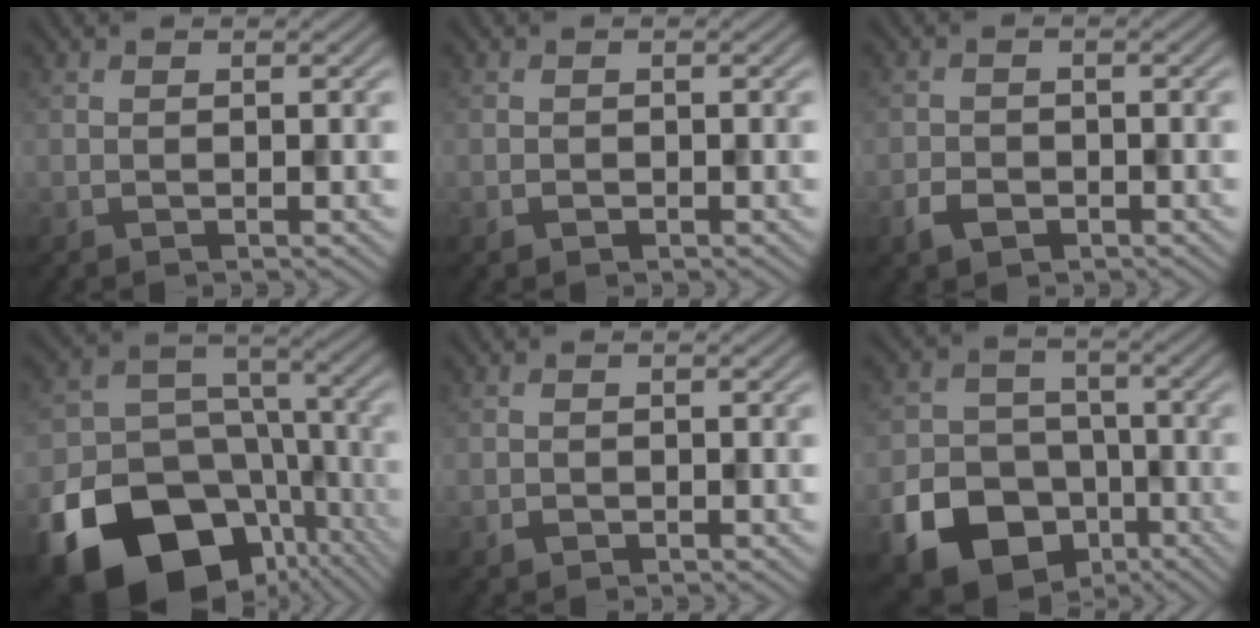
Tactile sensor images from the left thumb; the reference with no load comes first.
{"total": 0.7, "force": [-0.4, 0.5, 0.2], "torque": [-0.003, -0.003, -0.008]}
{"total": 2.6, "force": [-1.5, 1.8, 1.2], "torque": [-0.027, -0.005, -0.034]}
{"total": 23.7, "force": [-12.0, 17.9, 9.9], "torque": [-0.192, -0.080, -0.187]}
{"total": 0.6, "force": [-0.4, 0.5, 0.2], "torque": [-0.002, -0.004, -0.008]}
{"total": 15.7, "force": [-7.7, 12.5, 5.7], "torque": [-0.123, -0.069, -0.142]}